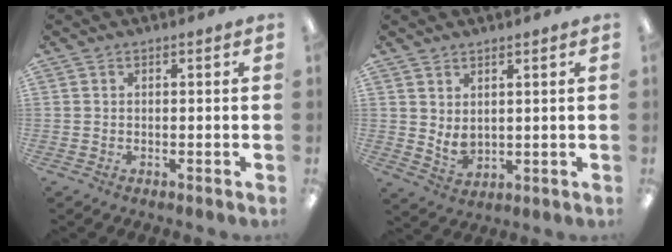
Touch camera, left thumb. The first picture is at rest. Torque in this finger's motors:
{"motor_torque": [-0.03, 0.04, 0.27, -0.37, 0.01]}